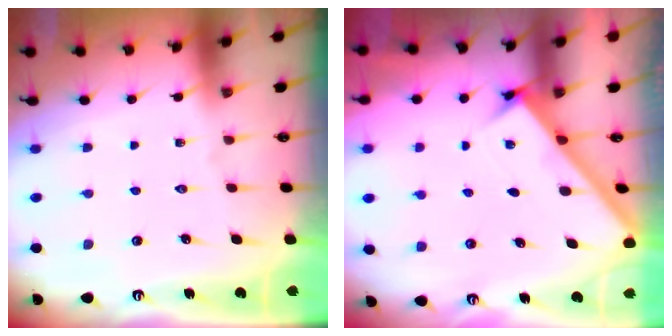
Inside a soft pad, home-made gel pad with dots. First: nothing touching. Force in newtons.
{"total": 2.7, "press": 2.6, "slide": 0.3}